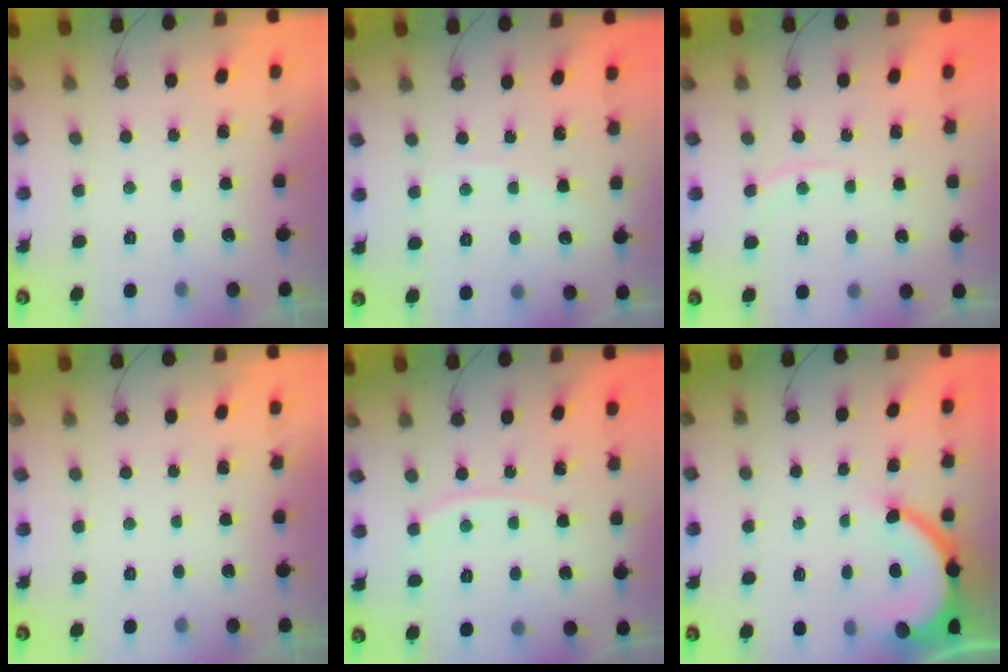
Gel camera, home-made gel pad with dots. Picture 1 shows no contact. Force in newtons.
{"total": 3.2, "press": 3.1, "slide": 0.4}
{"total": 4.9, "press": 4.8, "slide": 0.7}
{"total": 0.0}
{"total": 5.1, "press": 5.0, "slide": 0.8}
{"total": 8.1, "press": 8.0, "slide": 0.8}